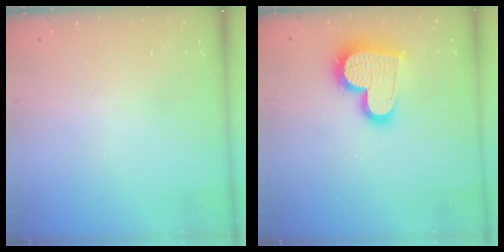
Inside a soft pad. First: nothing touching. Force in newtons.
{"total": 18.2, "press": 18.1, "slide": 1.3}